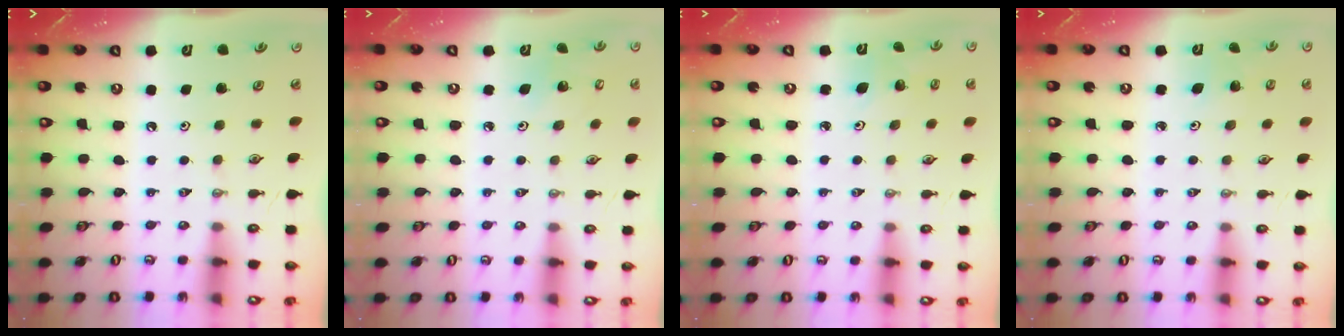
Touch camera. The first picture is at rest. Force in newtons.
{"total": 3.7, "press": 3.7, "slide": 0.1}
{"total": 4.3, "press": 3.9, "slide": 2.0}
{"total": 2.9, "press": 2.9, "slide": 0.3}